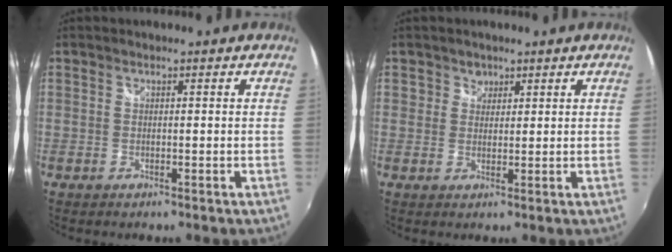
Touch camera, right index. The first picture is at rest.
{"total": 2.2, "force": [0.9, 2.0, 0.1], "torque": [0.006, 0.009, 0.013]}